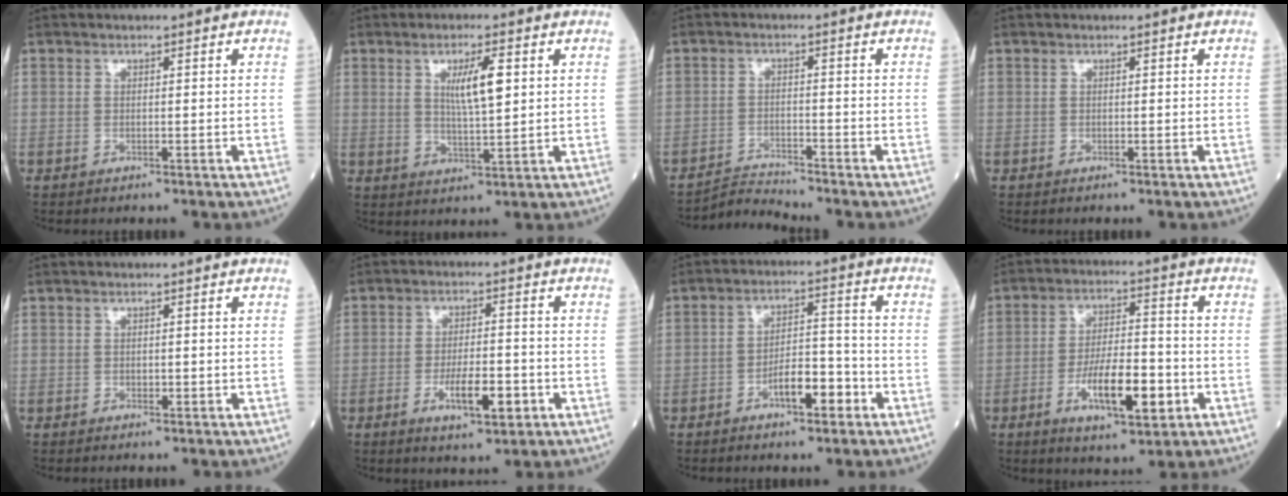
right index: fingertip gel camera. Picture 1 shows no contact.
{"total": 6.1, "force": [1.8, 0.8, 5.8], "torque": [-0.103, -0.001, 0.034]}
{"total": 3.7, "force": [-3.3, -1.2, -1.2], "torque": [0.018, -0.013, -0.057]}
{"total": 0.0}
{"total": 0.5, "force": [-0.2, 0.4, 0.3], "torque": [-0.005, 0.001, -0.004]}
{"total": 6.9, "force": [-2.6, 1.8, 6.1], "torque": [-0.104, -0.004, -0.041]}
{"total": 6.6, "force": [-3.4, 2.1, 5.2], "torque": [-0.087, 0.014, -0.056]}
{"total": 11.4, "force": [-4.0, 3.2, 10.2], "torque": [-0.180, 0.000, -0.066]}